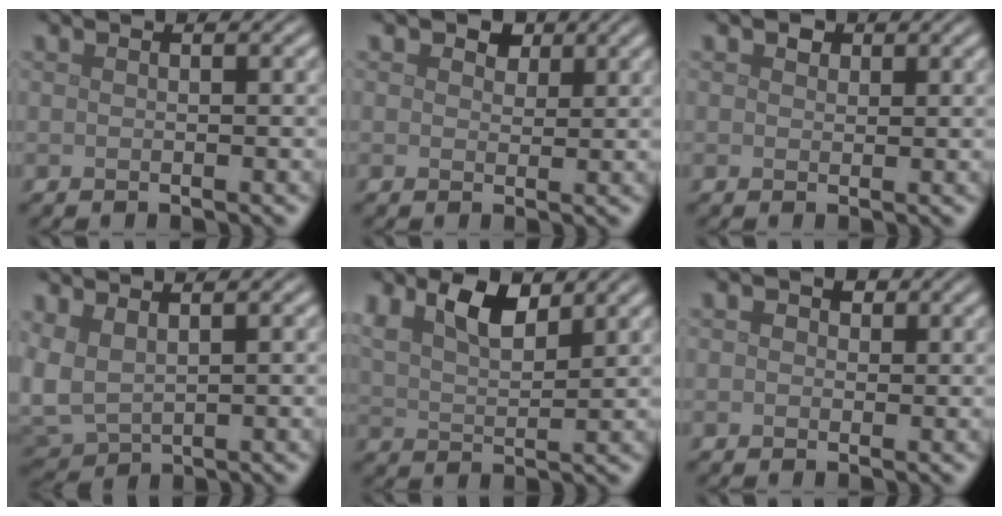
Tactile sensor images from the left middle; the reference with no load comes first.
{"total": 2.1, "force": [1.2, 1.4, 1.0], "torque": [-0.014, -0.004, 0.012]}
{"total": 1.1, "force": [0.5, 0.8, 0.4], "torque": [-0.005, 0.000, 0.006]}
{"total": 3.4, "force": [1.3, 1.7, 2.6], "torque": [-0.076, 0.000, 0.029]}
{"total": 5.2, "force": [3.3, 2.2, 3.4], "torque": [-0.068, 0.005, 0.059]}
{"total": 1.5, "force": [0.4, 1.3, 0.7], "torque": [-0.005, 0.001, -0.006]}